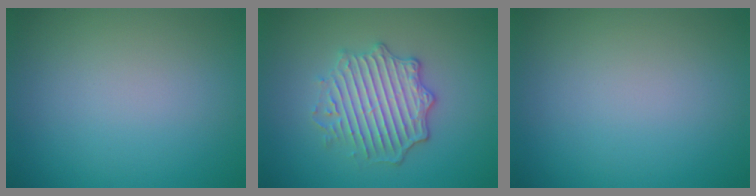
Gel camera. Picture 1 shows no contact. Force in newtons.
{"total": 4.5, "press": 4.0, "slide": 2.0}
{"total": 0.0}